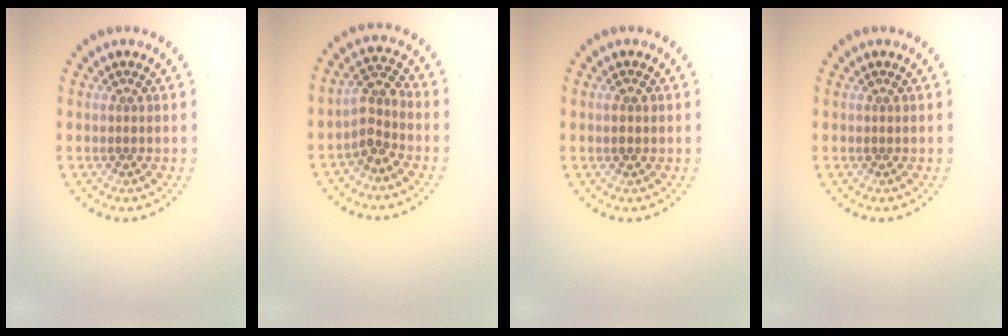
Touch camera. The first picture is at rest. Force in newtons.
{"total": 2.6, "press": 2.0, "slide": 1.5}
{"total": 1.3, "press": 1.3, "slide": 0.1}
{"total": 0.0}